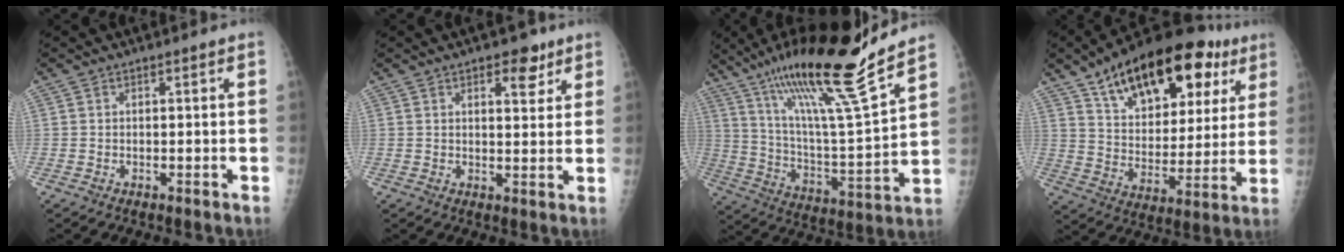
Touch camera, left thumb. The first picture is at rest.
{"total": 5.6, "force": [3.2, 2.7, 3.7], "torque": [-0.028, -0.014, 0.039]}
{"total": 24.4, "force": [17.3, 2.2, 17.1], "torque": [-0.269, -0.072, 0.301]}
{"total": 26.9, "force": [14.7, 13.7, 18.0], "torque": [-0.241, -0.013, 0.231]}